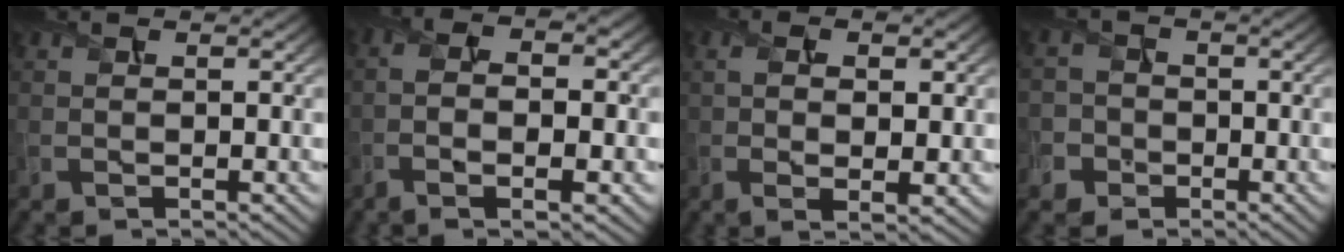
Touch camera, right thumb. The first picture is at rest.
{"total": 6.5, "force": [-1.9, 2.1, 5.9], "torque": [-0.119, -0.009, -0.025]}
{"total": 5.1, "force": [0.3, 2.4, 4.5], "torque": [-0.084, -0.006, 0.010]}
{"total": 4.2, "force": [-1.7, 3.9, 0.5], "torque": [-0.012, 0.003, -0.055]}